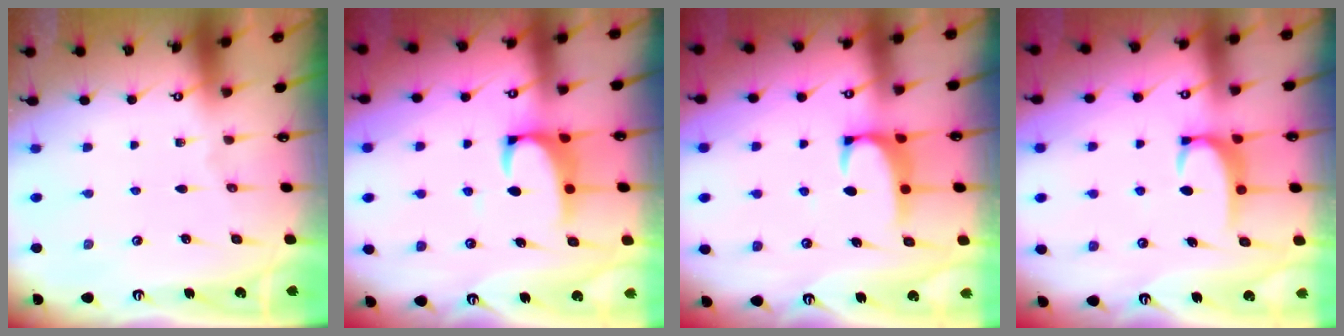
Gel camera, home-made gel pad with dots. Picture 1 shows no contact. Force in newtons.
{"total": 2.2, "press": 2.0, "slide": 0.9}
{"total": 2.0, "press": 1.9, "slide": 0.7}
{"total": 3.6, "press": 3.6, "slide": 0.4}